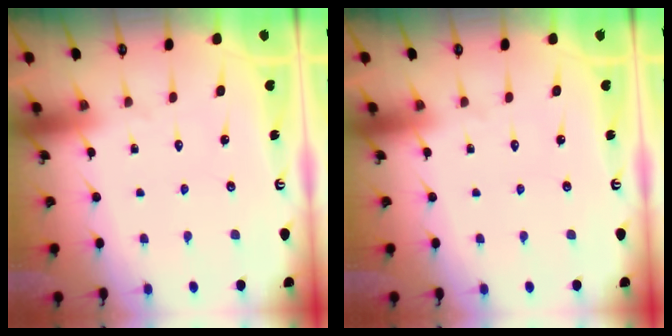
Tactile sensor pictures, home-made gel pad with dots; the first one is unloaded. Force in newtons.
{"total": 0.0}